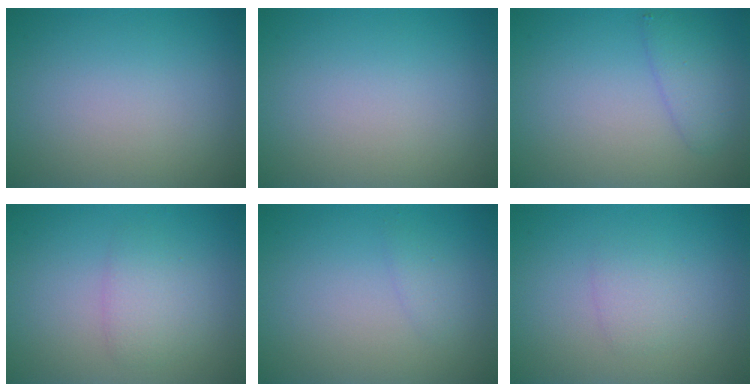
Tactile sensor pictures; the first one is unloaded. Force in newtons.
{"total": 0.0}
{"total": 2.3, "press": 2.3, "slide": 0.1}
{"total": 2.1, "press": 2.1, "slide": 0.1}
{"total": 0.9, "press": 0.9, "slide": 0.1}
{"total": 1.4, "press": 1.4, "slide": 0.1}